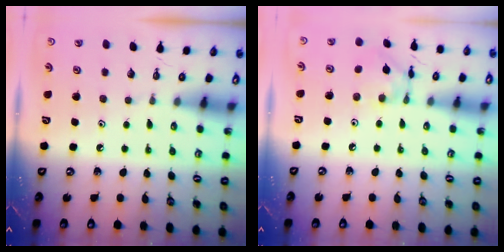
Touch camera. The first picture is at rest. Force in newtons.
{"total": 7.6, "press": 7.6, "slide": 0.3}